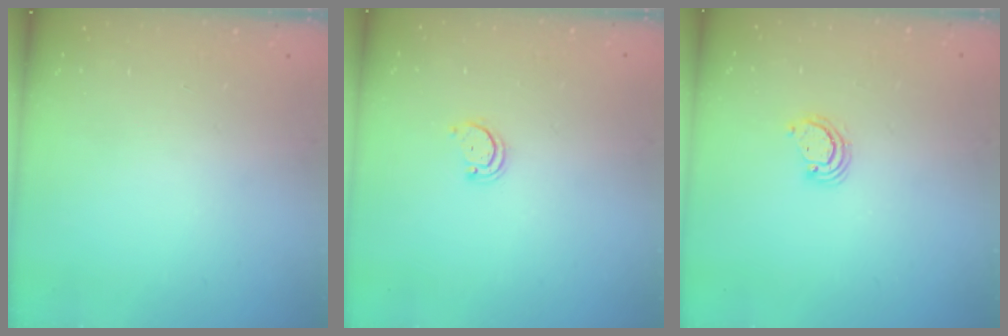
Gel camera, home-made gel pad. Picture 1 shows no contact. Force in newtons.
{"total": 2.2, "press": 2.2, "slide": 0.2}
{"total": 2.9, "press": 2.9, "slide": 0.3}